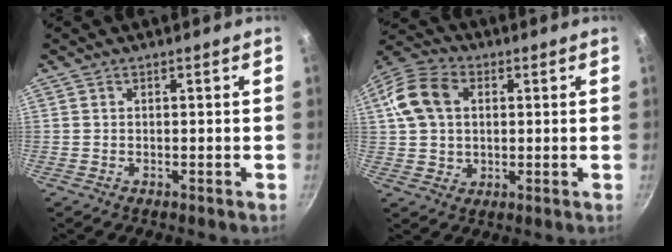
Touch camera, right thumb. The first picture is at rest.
{"total": 12.8, "force": [2.9, 9.4, 8.2], "torque": [-0.153, 0.014, 0.047]}